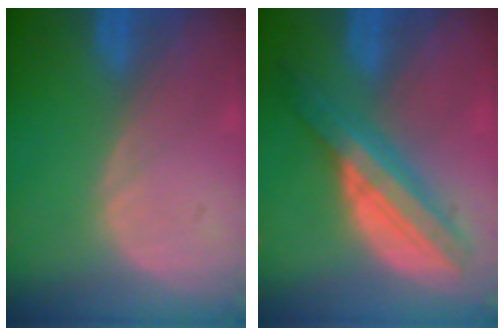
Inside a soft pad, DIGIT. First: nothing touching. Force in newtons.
{"total": 8.5, "press": 8.5, "slide": 0.5}